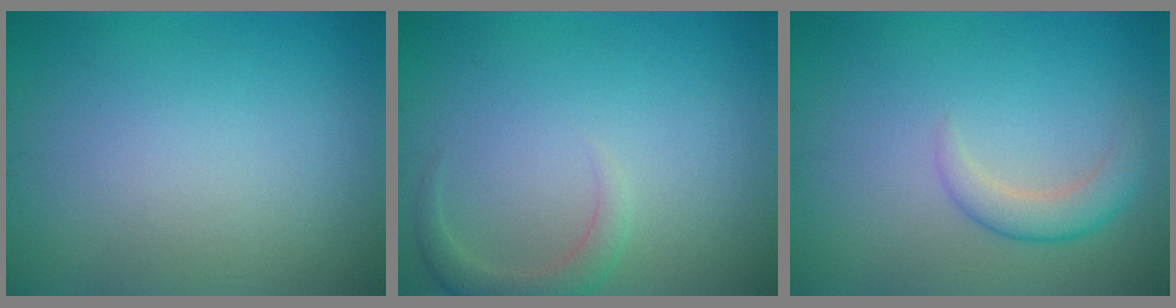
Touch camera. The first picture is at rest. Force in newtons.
{"total": 2.2, "press": 2.2, "slide": 0.3}
{"total": 2.6, "press": 2.6, "slide": 0.1}